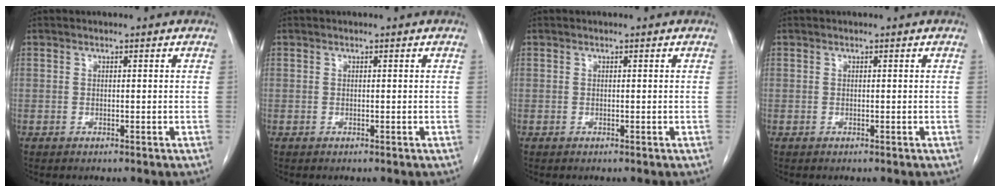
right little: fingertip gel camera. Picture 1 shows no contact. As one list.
[{"total": 0.0}, {"total": 0.0}, {"total": 0.0}]